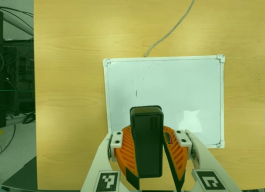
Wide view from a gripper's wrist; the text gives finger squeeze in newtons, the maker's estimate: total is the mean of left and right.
{"total": 10.5, "left": 10.5, "right": 10.4}